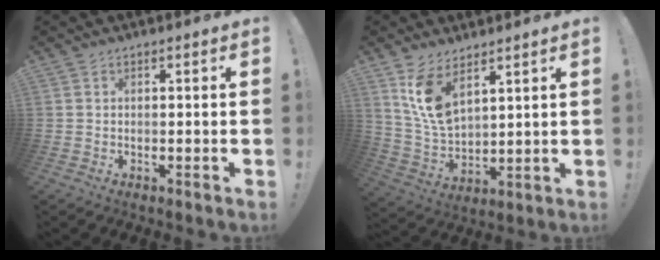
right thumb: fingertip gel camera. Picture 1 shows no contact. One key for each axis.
{"total": 11.0, "fx": 7.1, "fy": 5.4, "fz": 6.5, "tx": -0.128, "ty": -0.040, "tz": 0.139}